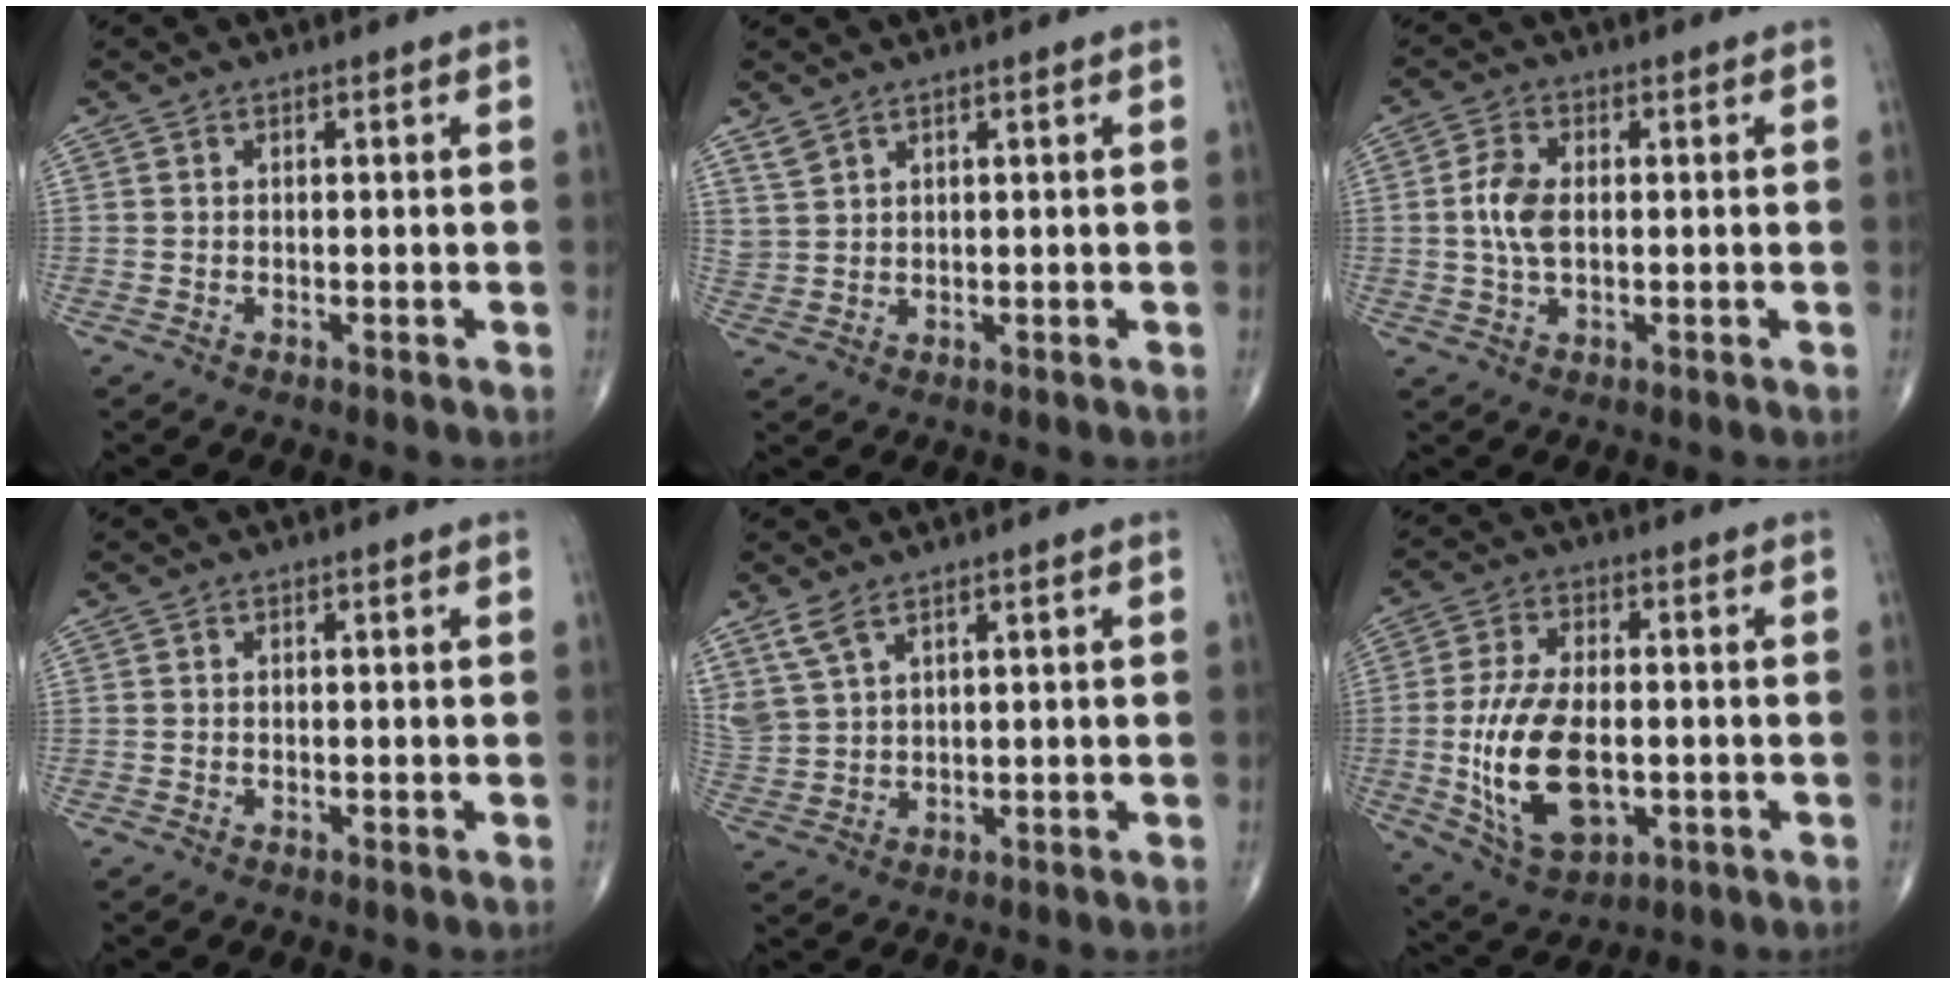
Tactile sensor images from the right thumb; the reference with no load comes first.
{"total": 2.6, "force": [2.1, 1.0, 1.0], "torque": [-0.017, -0.007, 0.050]}
{"total": 5.7, "force": [0.3, 3.1, 4.7], "torque": [-0.103, 0.004, 0.002]}
{"total": 0.0}
{"total": 5.0, "force": [3.6, 1.8, 2.9], "torque": [-0.069, -0.009, 0.085]}
{"total": 16.0, "force": [-2.4, 8.6, 13.3], "torque": [-0.250, -0.001, -0.030]}